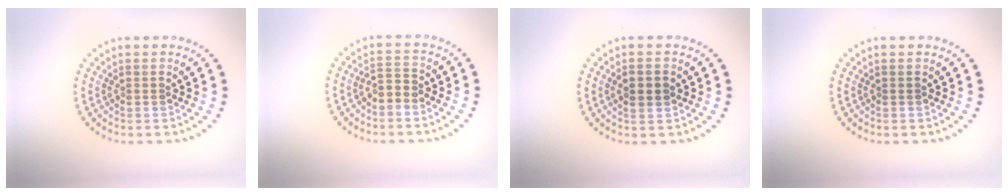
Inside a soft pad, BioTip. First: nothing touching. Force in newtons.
{"total": 1.8, "press": 1.4, "slide": 1.1}
{"total": 2.1, "press": 2.1, "slide": 0.1}
{"total": 0.0}